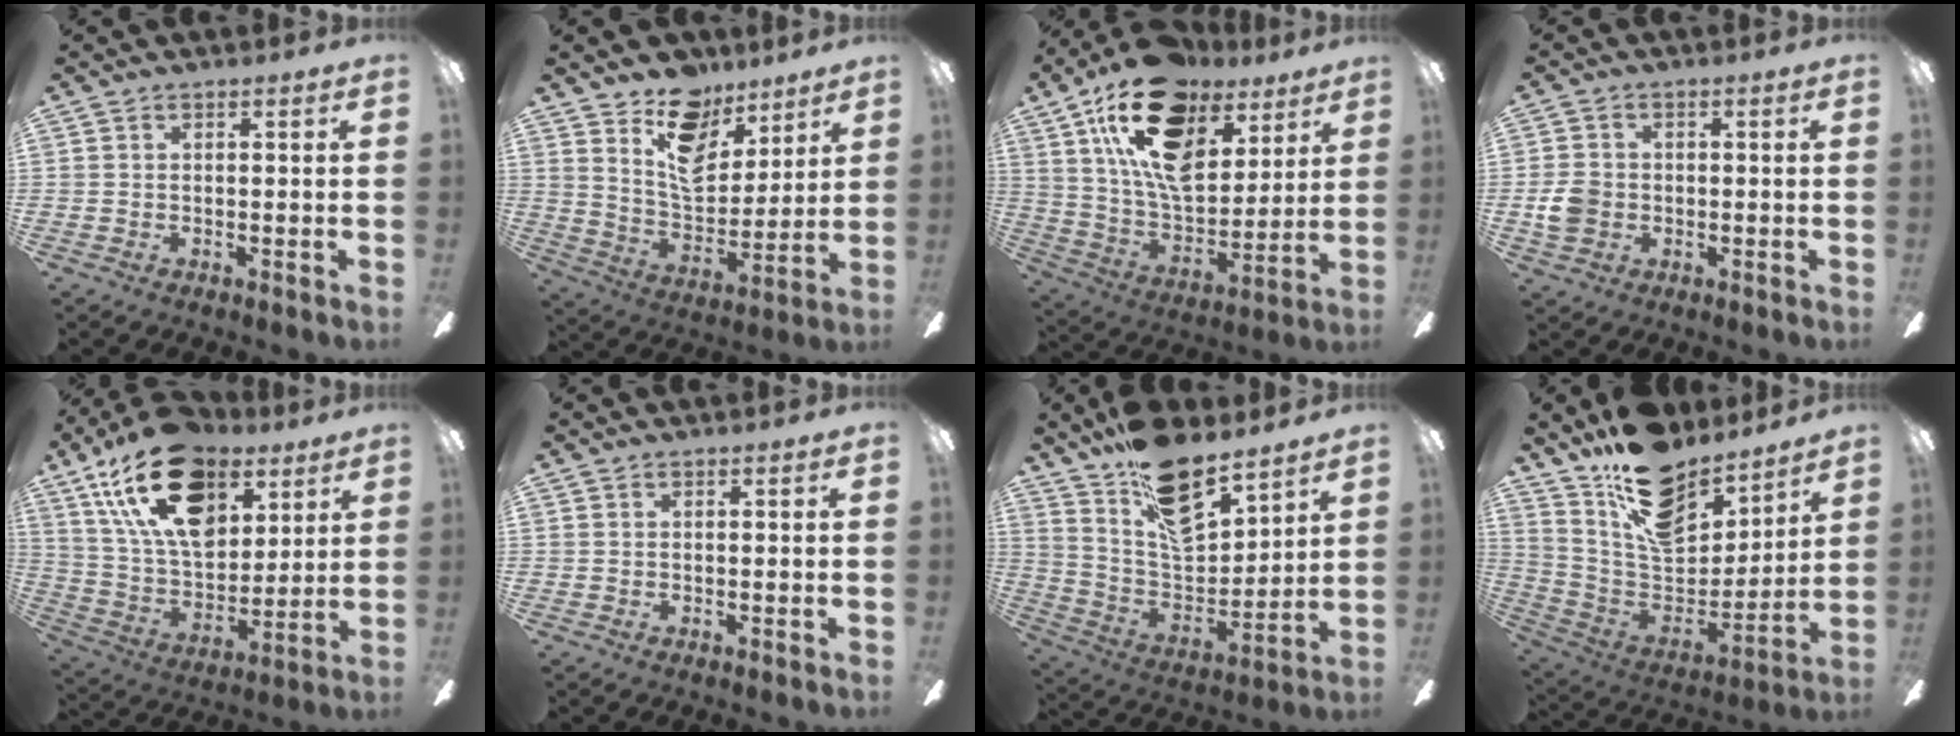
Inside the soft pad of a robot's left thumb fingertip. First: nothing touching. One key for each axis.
{"total": 14.4, "fx": 9.8, "fy": 8.4, "fz": 6.4, "tx": -0.096, "ty": -0.059, "tz": 0.183}
{"total": 22.4, "fx": 12.7, "fy": 12.1, "fz": 13.9, "tx": -0.252, "ty": -0.060, "tz": 0.223}
{"total": 5.5, "fx": -0.7, "fy": 4.6, "fz": 2.9, "tx": -0.056, "ty": 0.007, "tz": -0.013}
{"total": 23.8, "fx": 12.4, "fy": 14.1, "fz": 14.6, "tx": -0.261, "ty": -0.051, "tz": 0.220}
{"total": 0.0}
{"total": 17.2, "fx": 12.9, "fy": 7.1, "fz": 8.8, "tx": -0.155, "ty": -0.089, "tz": 0.233}
{"total": 17.4, "fx": 12.8, "fy": 8.9, "fz": 7.9, "tx": -0.137, "ty": -0.092, "tz": 0.230}